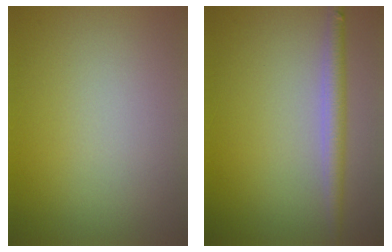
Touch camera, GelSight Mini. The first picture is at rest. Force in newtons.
{"total": 2.6, "press": 2.6, "slide": 0.1}